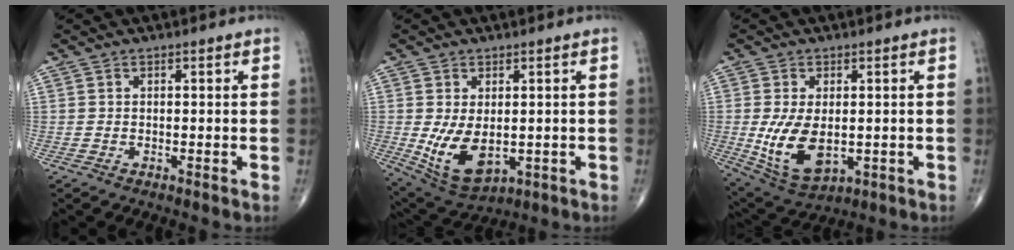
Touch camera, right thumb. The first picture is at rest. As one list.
[{"total": 9.8, "force": [-1.1, 5.7, 7.9], "torque": [-0.135, -0.013, 0.004]}, {"total": 10.8, "force": [-1.1, 6.2, 8.8], "torque": [-0.162, -0.016, -0.001]}]